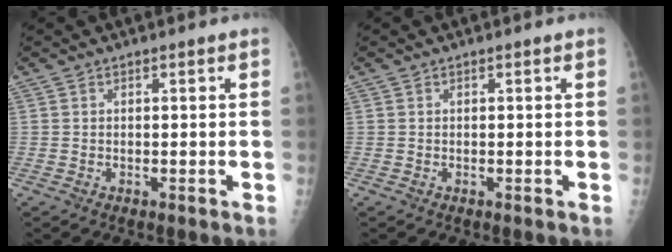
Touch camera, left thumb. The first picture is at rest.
{"total": 0.0}